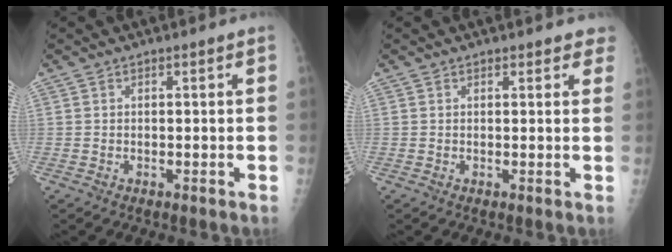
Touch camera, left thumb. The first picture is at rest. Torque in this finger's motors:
{"motor_torque": [-0.27, 0.04, -0.03, 0.05, 0.02]}